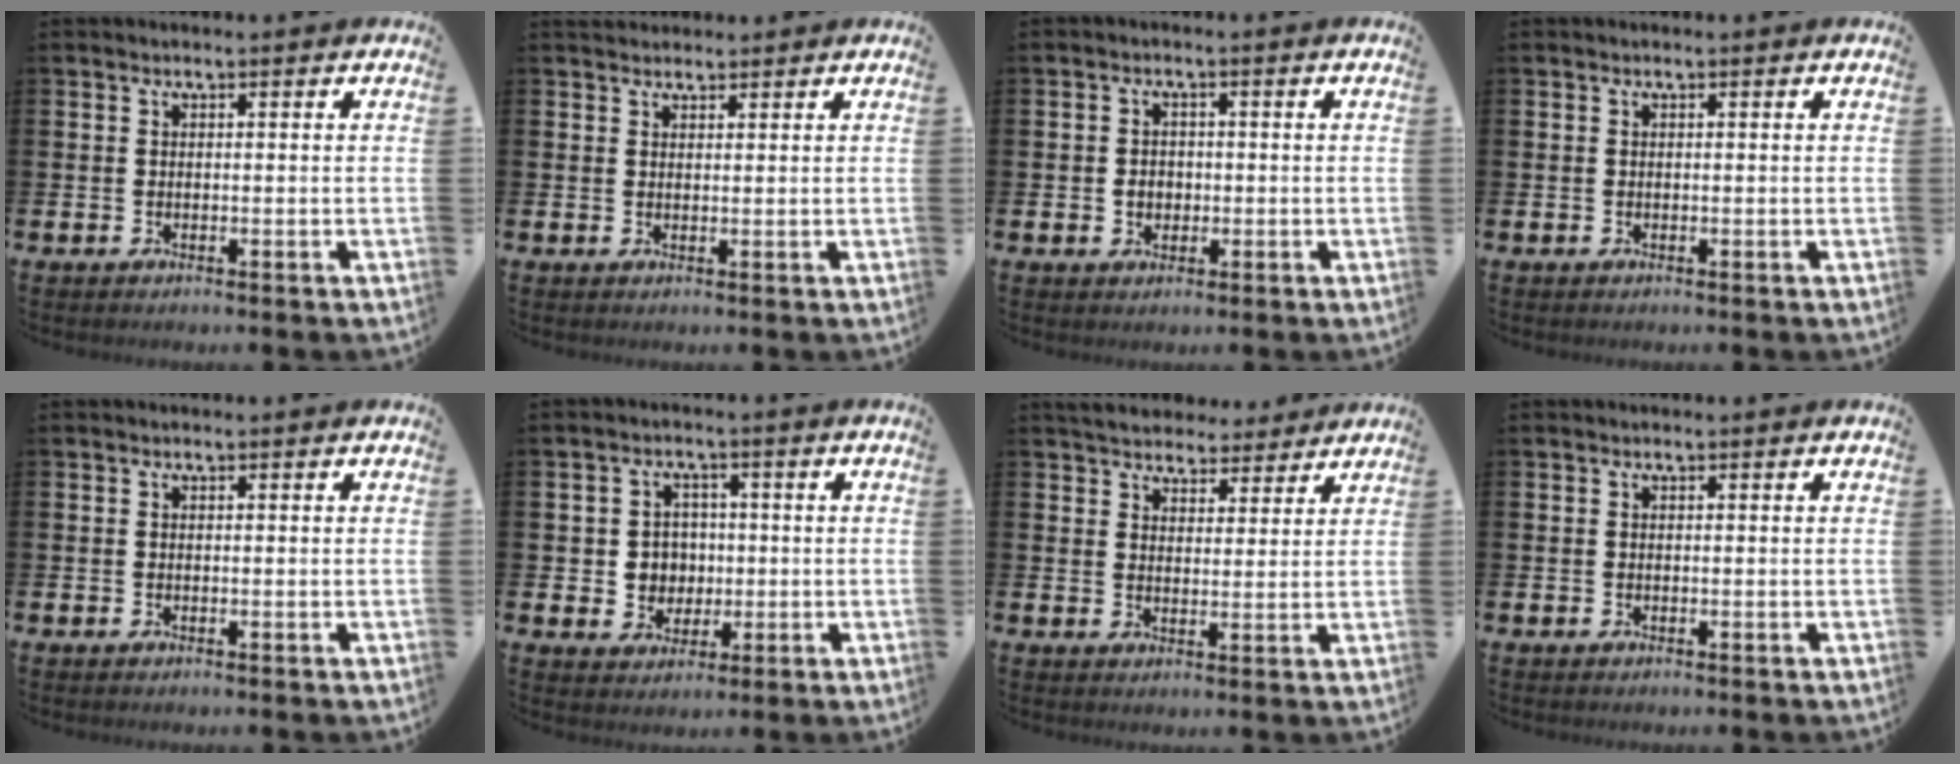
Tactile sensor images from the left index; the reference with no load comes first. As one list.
[{"total": 1.6, "force": [1.5, 0.6, -0.1], "torque": [0.013, -0.005, 0.026]}, {"total": 2.2, "force": [-0.2, 1.9, 1.1], "torque": [-0.002, -0.001, -0.011]}, {"total": 0.0}, {"total": 0.0}, {"total": 4.1, "force": [0.4, 4.0, 0.9], "torque": [-0.021, 0.005, 0.001]}, {"total": 4.8, "force": [4.6, 1.5, 0.2], "torque": [-0.018, -0.026, 0.083]}, {"total": 0.0}]